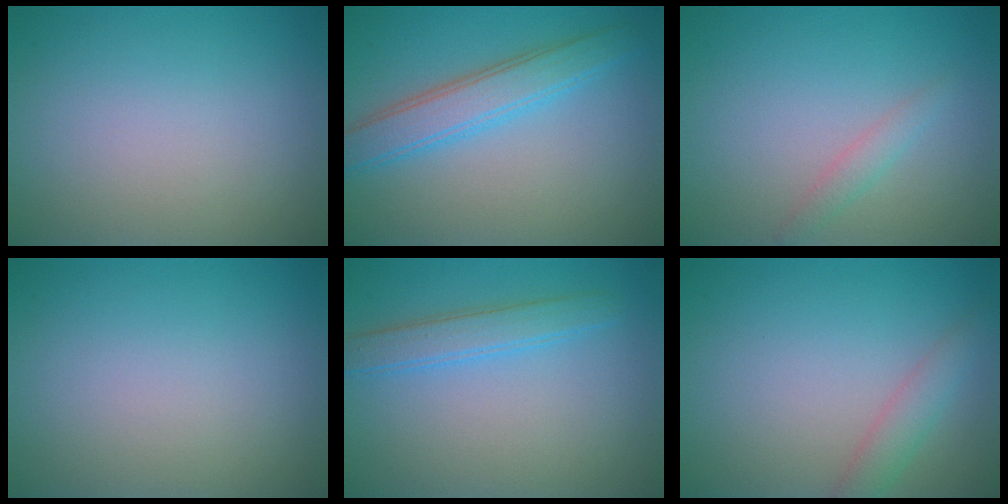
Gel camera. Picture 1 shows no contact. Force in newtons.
{"total": 4.1, "press": 4.1, "slide": 0.2}
{"total": 1.3, "press": 1.3, "slide": 0.0}
{"total": 0.0}
{"total": 2.6, "press": 2.6, "slide": 0.1}
{"total": 2.1, "press": 2.1, "slide": 0.1}